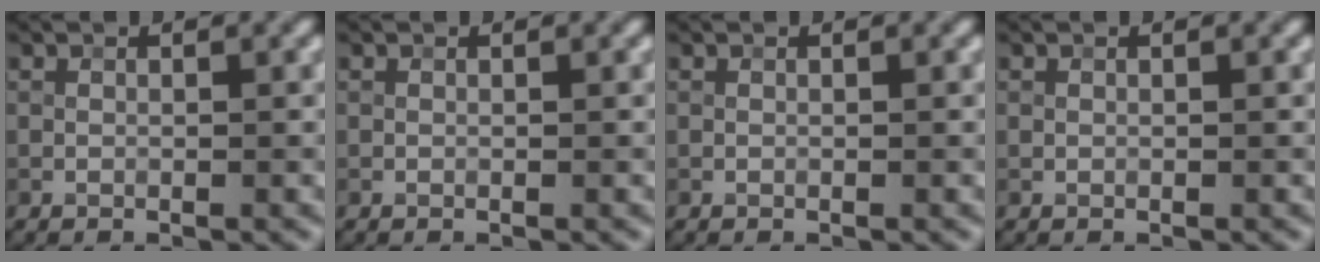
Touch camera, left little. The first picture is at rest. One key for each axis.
{"total": 0.0}
{"total": 0.0}
{"total": 0.0}